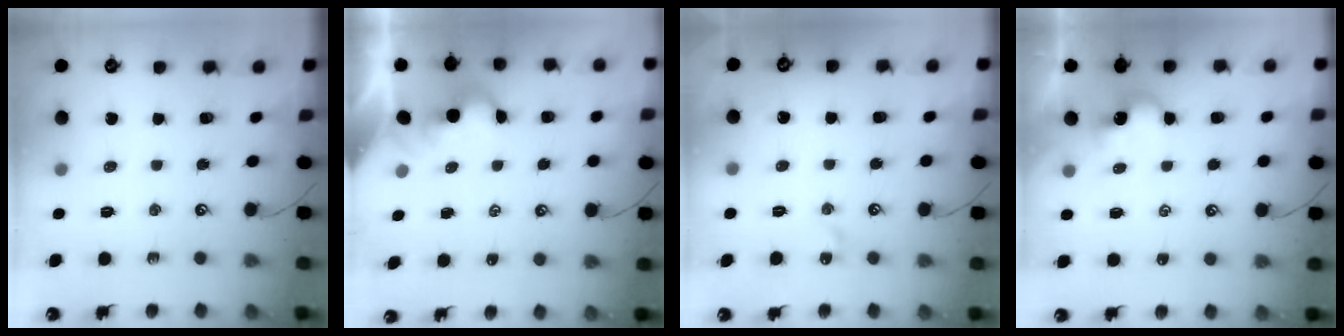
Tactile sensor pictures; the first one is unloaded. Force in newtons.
{"total": 1.9, "press": 1.9, "slide": 0.2}
{"total": 3.3, "press": 3.2, "slide": 0.7}
{"total": 2.4, "press": 2.3, "slide": 0.3}